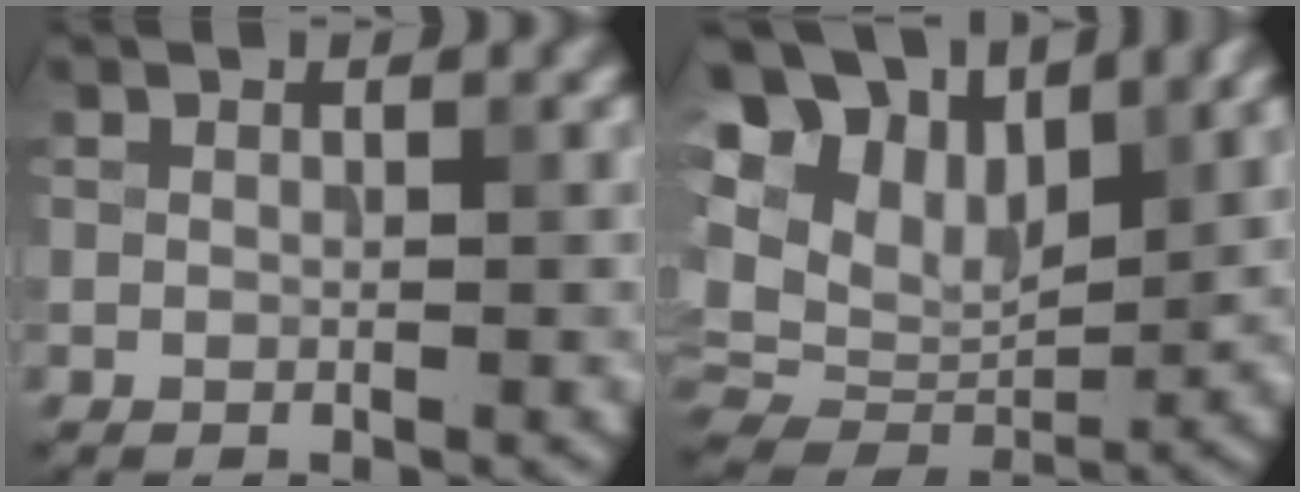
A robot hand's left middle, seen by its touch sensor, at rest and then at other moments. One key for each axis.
{"total": 14.8, "fx": 7.9, "fy": 9.0, "fz": 8.6, "tx": -0.214, "ty": 0.038, "tz": 0.142}